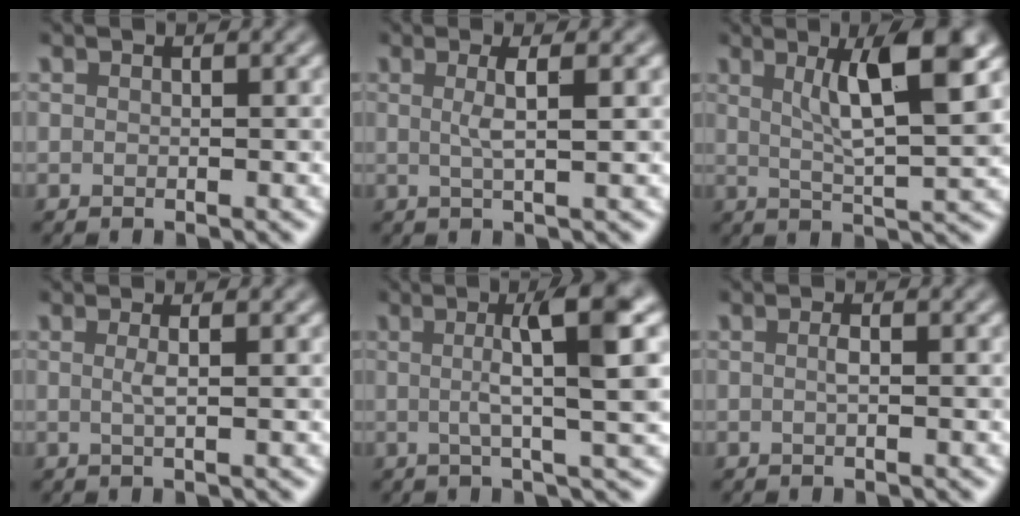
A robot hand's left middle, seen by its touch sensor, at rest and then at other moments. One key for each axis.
{"total": 2.8, "fx": 0.5, "fy": 0.7, "fz": 2.6, "tx": -0.040, "ty": -0.001, "tz": 0.004}
{"total": 7.6, "fx": 2.7, "fy": 1.7, "fz": 6.9, "tx": -0.096, "ty": 0.003, "tz": 0.045}
{"total": 1.4, "fx": 0.2, "fy": 0.3, "fz": 1.3, "tx": -0.022, "ty": 0.000, "tz": -0.002}
{"total": 6.9, "fx": 1.1, "fy": 1.1, "fz": 6.7, "tx": -0.100, "ty": 0.012, "tz": 0.015}
{"total": 0.7, "fx": 0.0, "fy": 0.1, "fz": 0.7, "tx": -0.015, "ty": 0.001, "tz": 0.000}